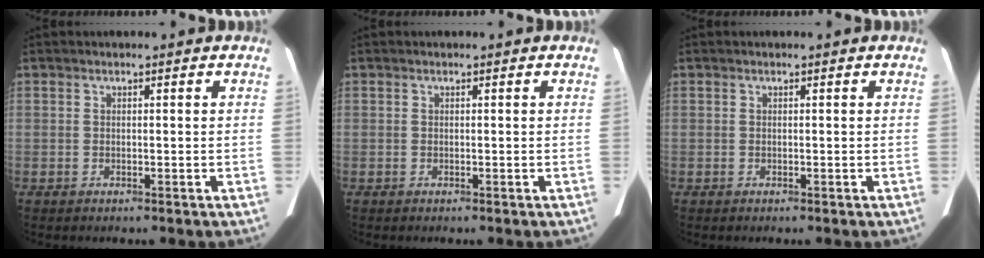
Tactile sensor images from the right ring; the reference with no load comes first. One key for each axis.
{"total": 0.0}
{"total": 0.0}